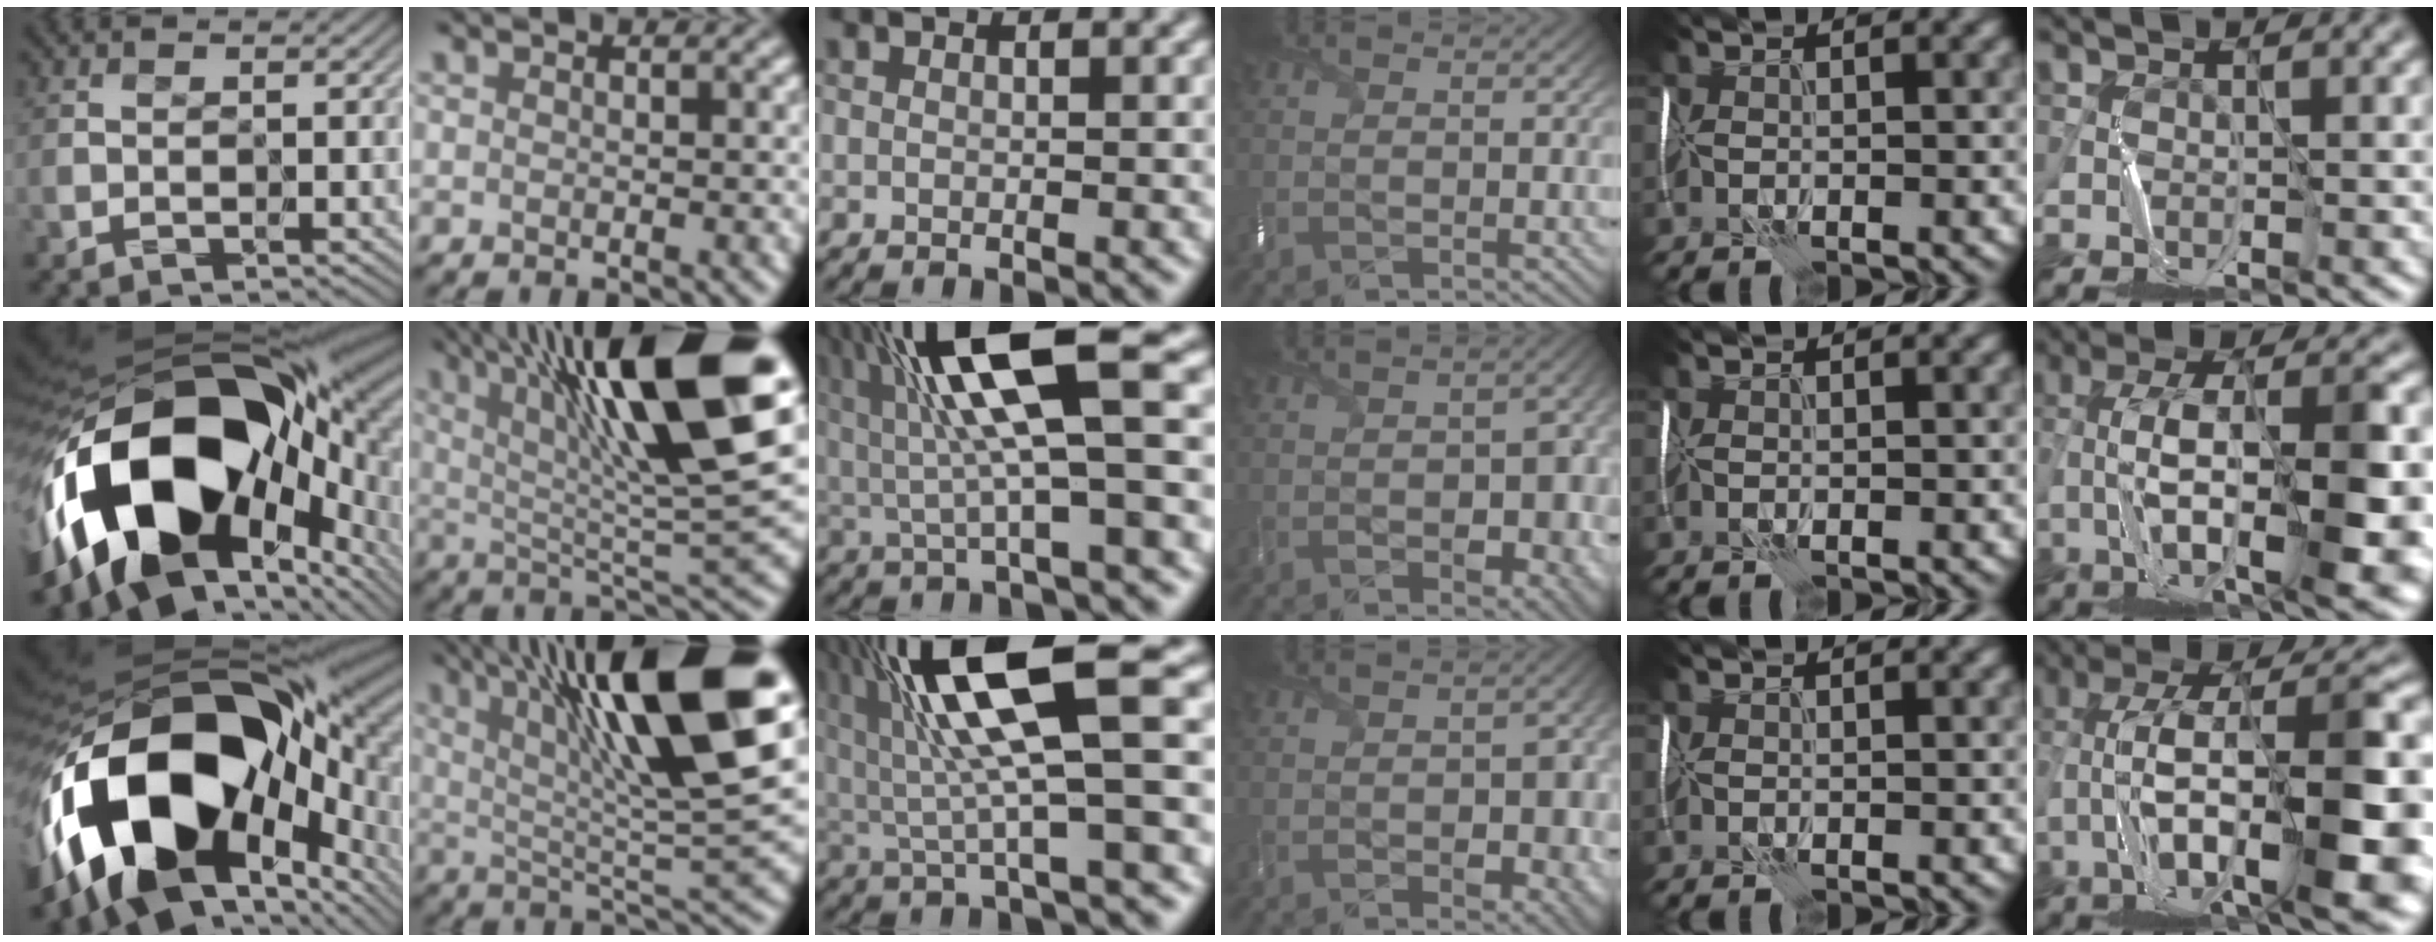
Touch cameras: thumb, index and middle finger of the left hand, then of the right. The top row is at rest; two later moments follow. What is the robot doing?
{"motion": "wrap", "object": "thread"}